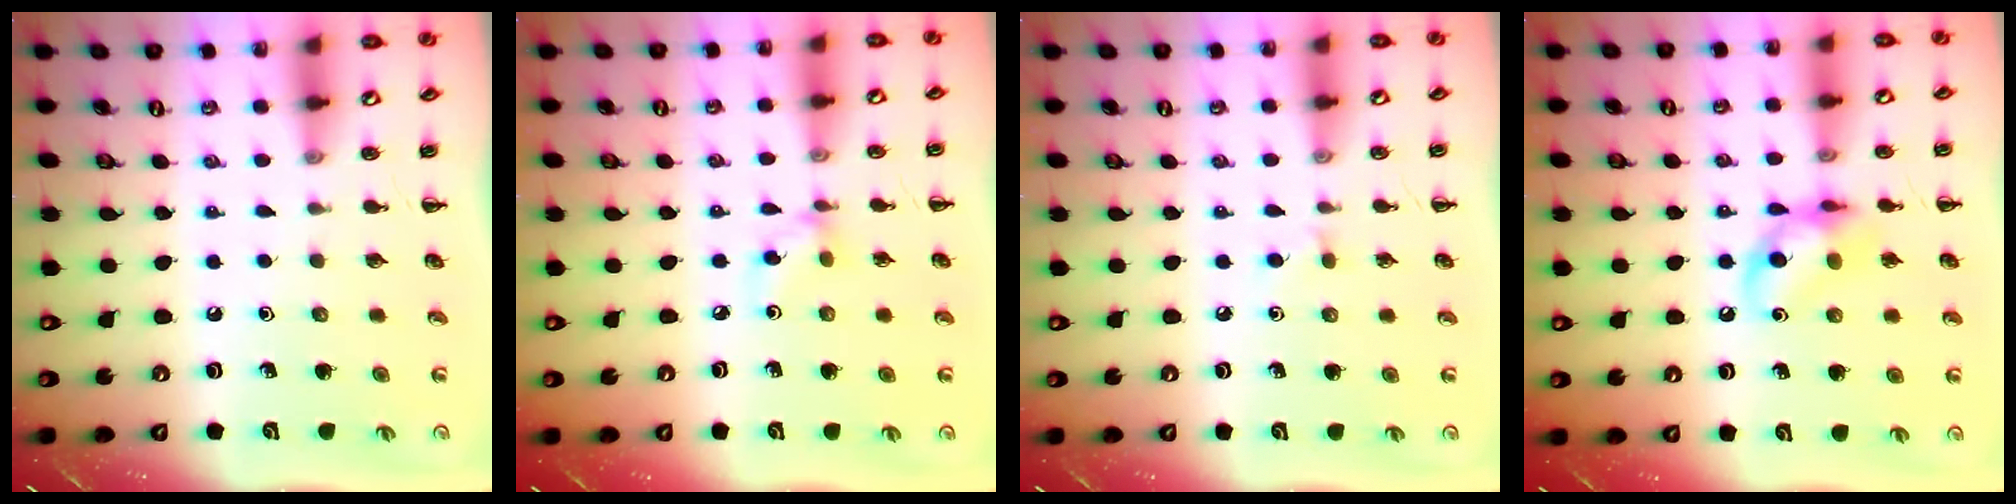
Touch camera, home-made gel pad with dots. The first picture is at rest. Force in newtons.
{"total": 3.8, "press": 3.7, "slide": 0.9}
{"total": 3.7, "press": 3.4, "slide": 1.6}
{"total": 12.4, "press": 12.3, "slide": 1.8}